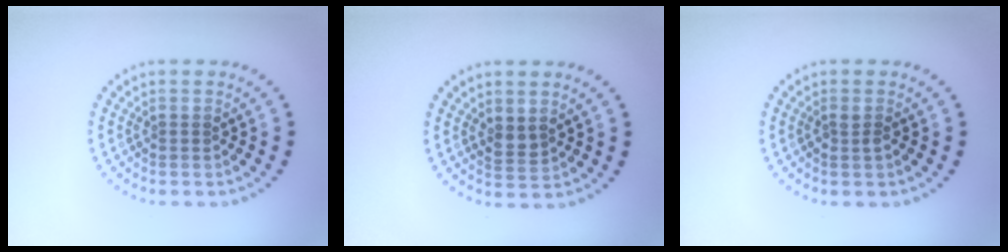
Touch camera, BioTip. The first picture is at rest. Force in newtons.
{"total": 1.4, "press": 1.3, "slide": 0.5}
{"total": 0.6, "press": 0.6, "slide": 0.1}